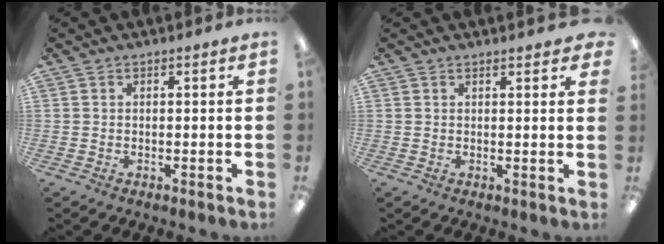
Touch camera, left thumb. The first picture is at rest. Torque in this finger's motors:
{"motor_torque": [0.19, 0.16, -0.09, 0.22, 0.02]}